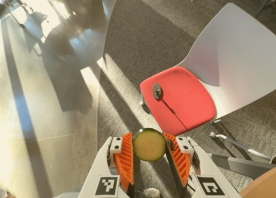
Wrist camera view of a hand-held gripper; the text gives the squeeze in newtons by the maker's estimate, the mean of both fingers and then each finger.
{"total": 7.7, "left": 7.7, "right": 7.6}